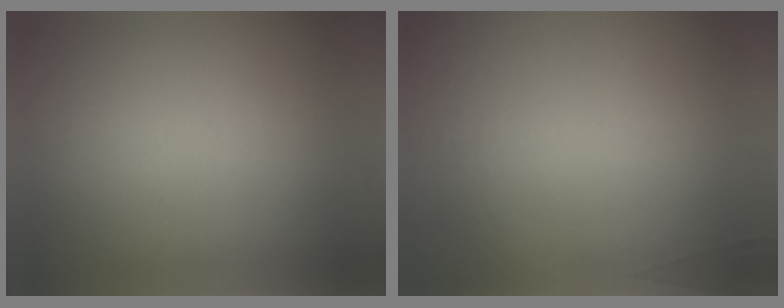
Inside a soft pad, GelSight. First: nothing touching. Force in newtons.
{"total": 5.5}